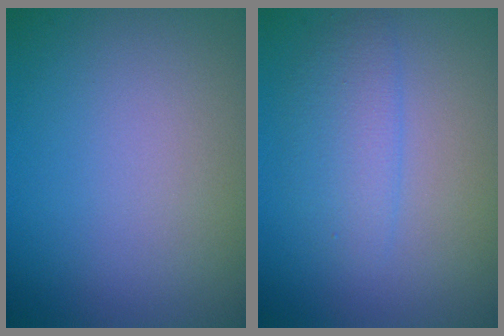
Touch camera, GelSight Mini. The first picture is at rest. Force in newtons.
{"total": 2.4, "press": 2.4, "slide": 0.1}